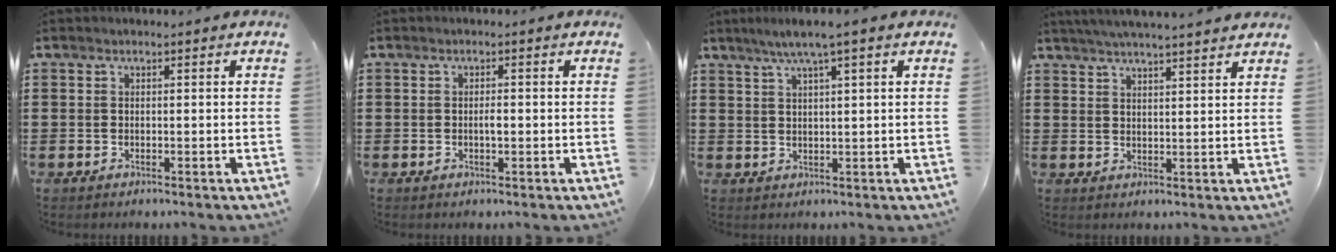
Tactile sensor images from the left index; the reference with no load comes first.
{"total": 1.5, "force": [-0.2, 0.5, 1.5], "torque": [-0.030, 0.001, -0.004]}
{"total": 4.0, "force": [2.3, -0.1, 3.3], "torque": [-0.067, 0.004, 0.039]}
{"total": 3.6, "force": [3.4, -0.7, 0.9], "torque": [-0.028, -0.013, 0.061]}